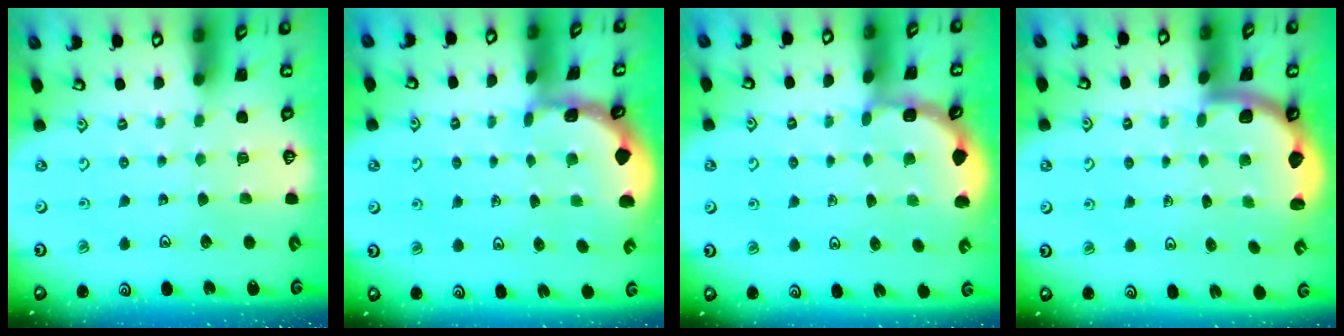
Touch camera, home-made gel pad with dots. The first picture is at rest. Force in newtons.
{"total": 1.5, "press": 1.5, "slide": 0.1}
{"total": 1.9, "press": 1.9, "slide": 0.3}
{"total": 2.5, "press": 2.4, "slide": 0.8}